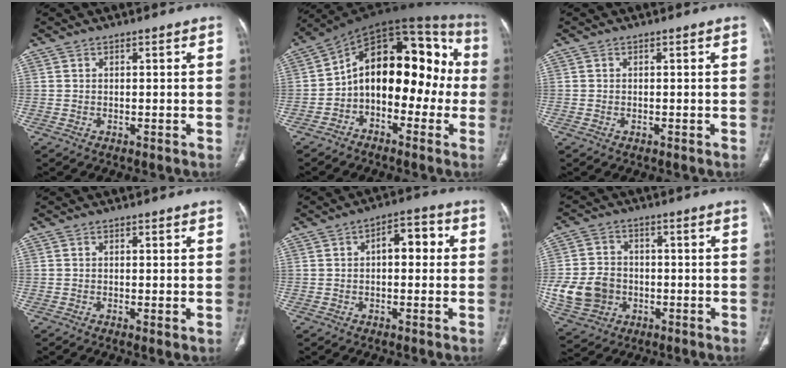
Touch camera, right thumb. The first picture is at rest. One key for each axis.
{"total": 18.9, "fx": -1.7, "fy": 11.4, "fz": 15.0, "tx": -0.172, "ty": 0.073, "tz": -0.039}
{"total": 0.0}
{"total": 1.2, "fx": -0.2, "fy": 0.3, "fz": 1.2, "tx": -0.026, "ty": -0.007, "tz": -0.004}
{"total": 6.4, "fx": 0.8, "fy": 3.5, "fz": 5.3, "tx": -0.056, "ty": 0.023, "tz": 0.003}
{"total": 11.2, "fx": -2.1, "fy": 9.4, "fz": 5.7, "tx": -0.098, "ty": 0.011, "tz": -0.031}